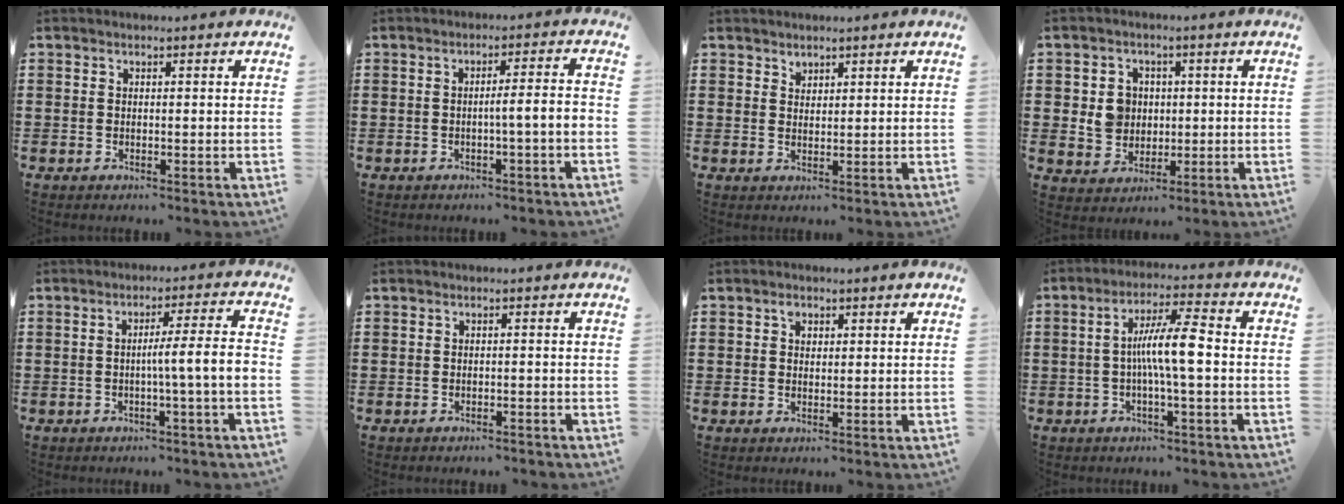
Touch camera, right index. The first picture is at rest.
{"total": 3.6, "force": [-1.1, -0.2, 3.5], "torque": [-0.062, -0.003, -0.022]}
{"total": 1.5, "force": [1.2, 0.8, 0.0], "torque": [-0.004, 0.000, 0.025]}
{"total": 5.2, "force": [0.5, 4.6, 2.3], "torque": [-0.061, 0.014, 0.010]}
{"total": 6.2, "force": [-1.0, -0.4, 6.1], "torque": [-0.108, -0.005, -0.022]}
{"total": 0.7, "force": [-0.7, 0.0, 0.1], "torque": [-0.004, -0.001, -0.014]}
{"total": 1.5, "force": [0.8, 1.0, 0.8], "torque": [-0.011, 0.002, 0.012]}
{"total": 7.8, "force": [-0.6, 0.9, 7.7], "torque": [-0.144, 0.002, -0.020]}